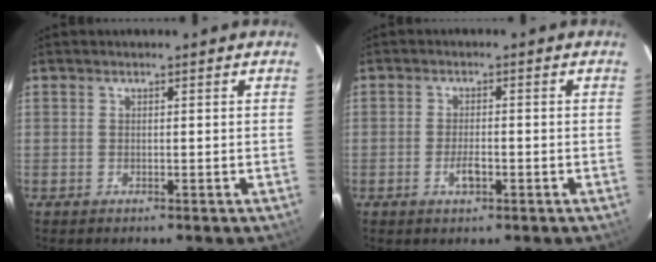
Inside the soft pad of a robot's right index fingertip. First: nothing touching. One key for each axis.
{"total": 3.0, "fx": -1.2, "fy": 1.2, "fz": 2.4, "tx": -0.049, "ty": 0.000, "tz": -0.021}